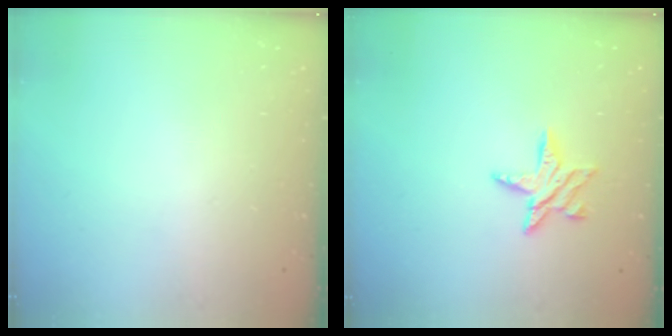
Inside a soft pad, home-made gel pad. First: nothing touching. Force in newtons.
{"total": 7.4, "press": 7.4, "slide": 0.1}